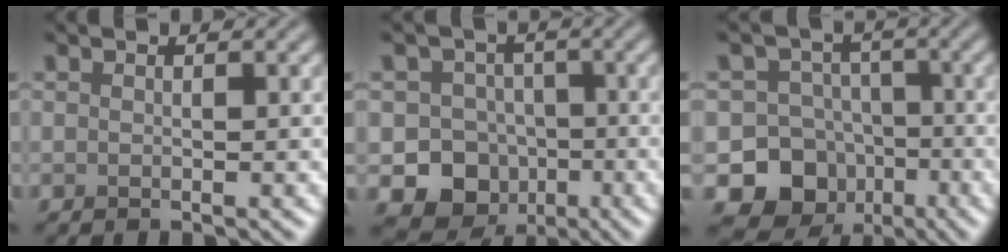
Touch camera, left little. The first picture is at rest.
{"total": 10.5, "force": [-4.1, 9.2, 2.7], "torque": [-0.018, -0.026, -0.080]}
{"total": 11.3, "force": [-5.2, 9.8, 2.3], "torque": [-0.024, -0.022, -0.099]}